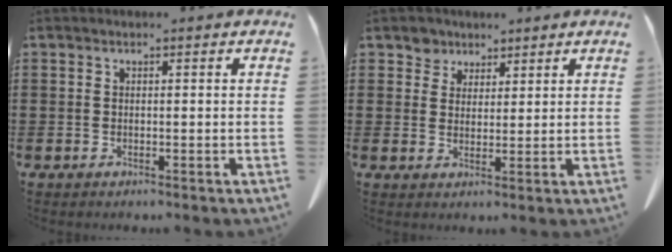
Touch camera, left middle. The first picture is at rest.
{"total": 3.5, "force": [2.5, 2.3, 0.3], "torque": [-0.020, 0.009, 0.049]}